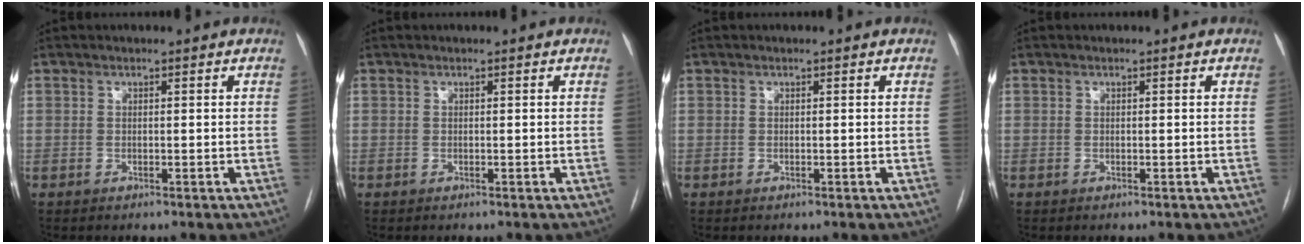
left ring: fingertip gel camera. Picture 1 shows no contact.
{"total": 0.0}
{"total": 0.0}
{"total": 0.0}